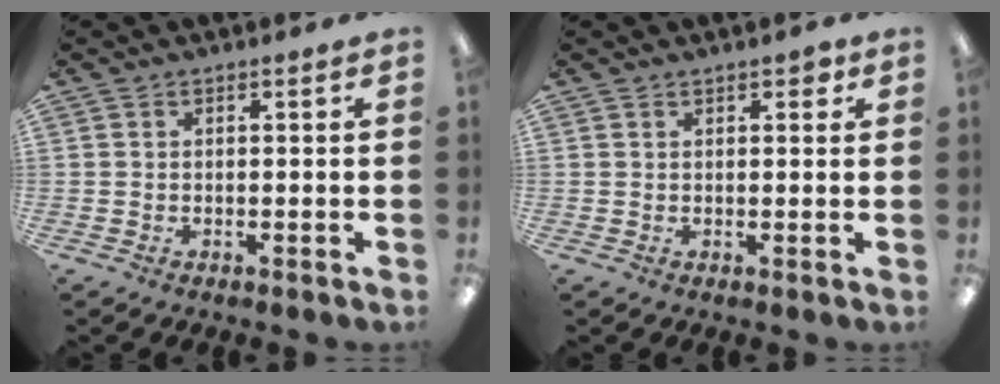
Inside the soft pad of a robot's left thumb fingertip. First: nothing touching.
{"total": 1.9, "force": [1.1, 0.9, 1.2], "torque": [-0.008, -0.004, 0.016]}